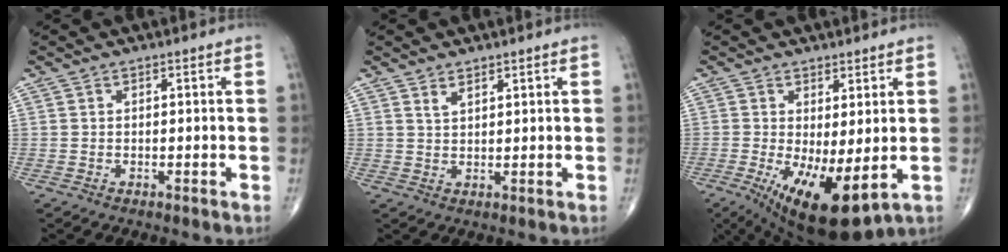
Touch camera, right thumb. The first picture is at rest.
{"total": 2.0, "force": [1.5, 0.8, 1.1], "torque": [-0.017, -0.011, 0.031]}
{"total": 12.3, "force": [-2.4, 4.5, 11.2], "torque": [-0.186, -0.024, -0.019]}